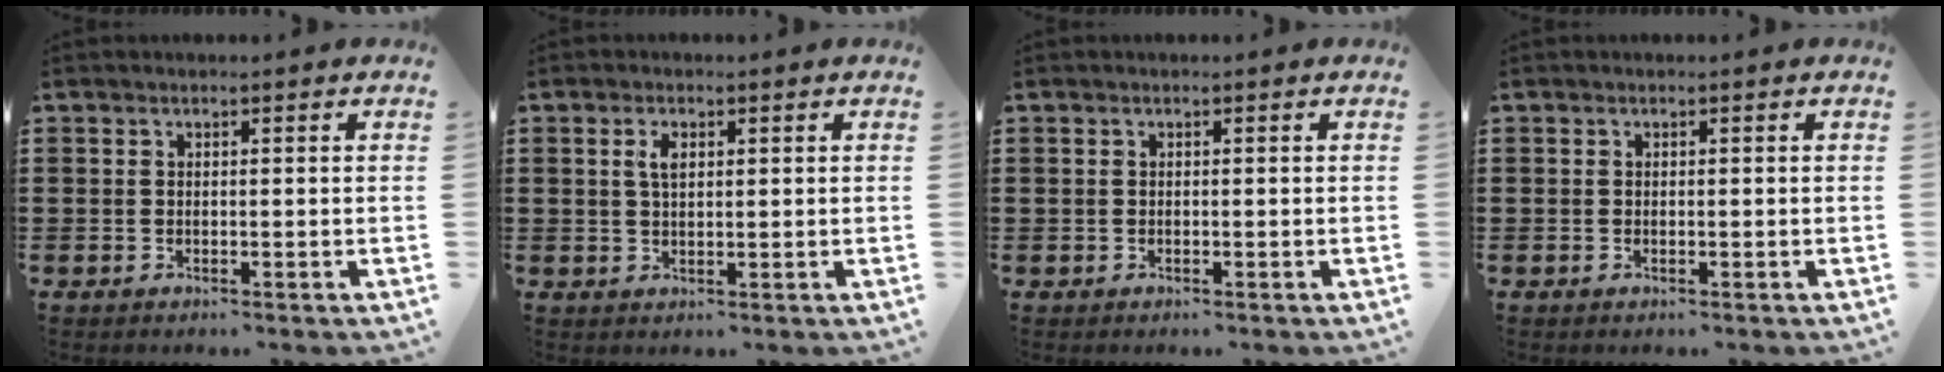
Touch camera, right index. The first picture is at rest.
{"total": 2.6, "force": [0.7, 1.2, 2.2], "torque": [-0.047, 0.007, 0.011]}
{"total": 0.0}
{"total": 0.0}